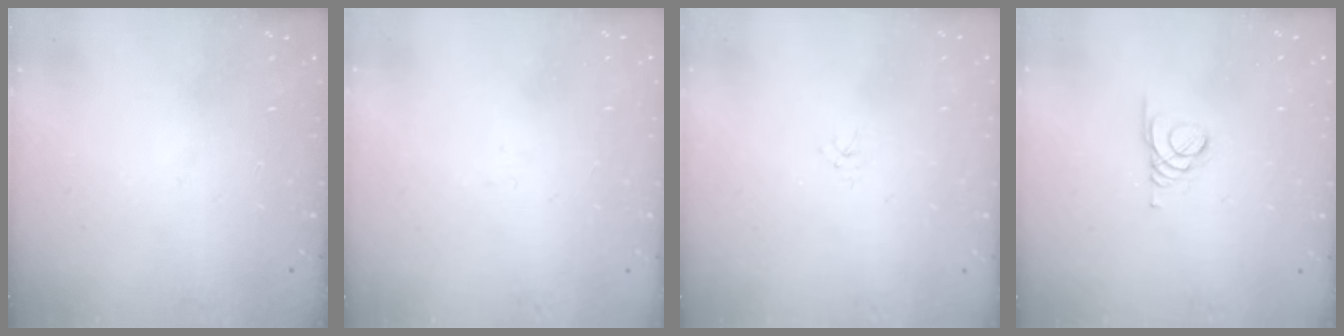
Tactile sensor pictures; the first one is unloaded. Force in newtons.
{"total": 1.6, "press": 1.5, "slide": 0.4}
{"total": 1.5, "press": 1.5, "slide": 0.1}
{"total": 1.6, "press": 1.5, "slide": 0.2}